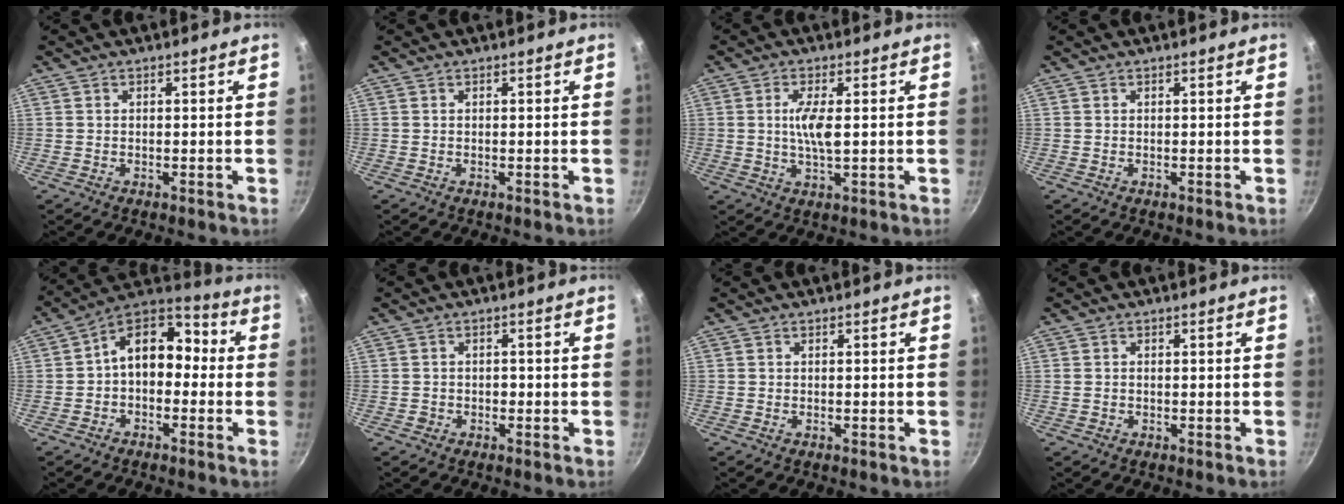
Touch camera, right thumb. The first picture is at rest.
{"total": 0.0}
{"total": 5.5, "force": [0.6, 1.5, 5.3], "torque": [-0.107, -0.003, 0.009]}
{"total": 0.0}
{"total": 12.3, "force": [-0.3, 8.6, 8.7], "torque": [-0.098, 0.053, -0.026]}
{"total": 1.6, "force": [-0.6, 1.4, 0.6], "torque": [-0.001, 0.011, -0.004]}
{"total": 0.0}
{"total": 0.8, "force": [-0.1, 0.7, 0.4], "torque": [-0.007, 0.002, -0.002]}